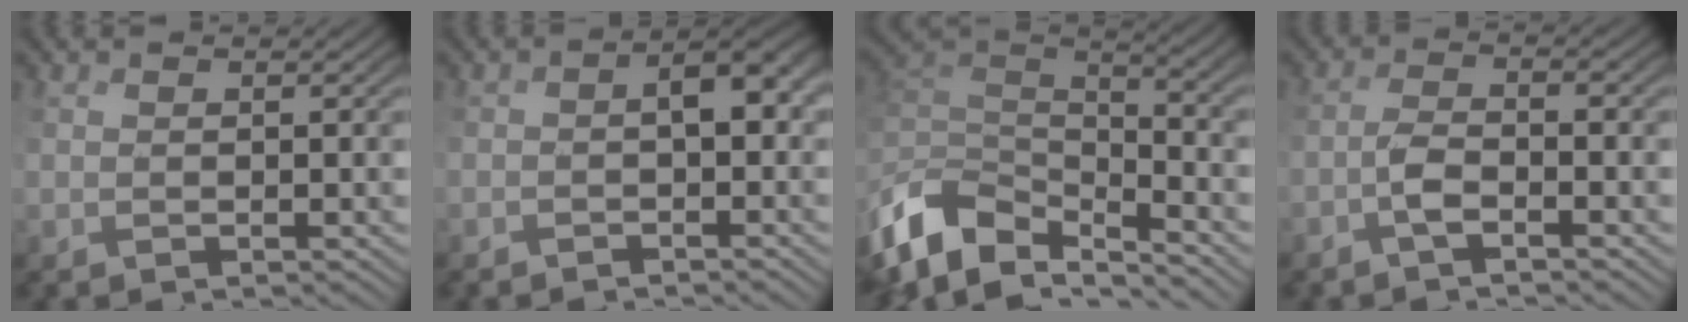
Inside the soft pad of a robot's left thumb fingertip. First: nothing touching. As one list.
[{"total": 4.7, "force": [-1.3, 2.2, 4.0], "torque": [-0.062, -0.001, -0.023]}, {"total": 8.8, "force": [-3.8, 5.2, 6.1], "torque": [-0.148, -0.002, -0.069]}, {"total": 2.1, "force": [-1.3, -0.4, 1.6], "torque": [-0.031, 0.010, -0.033]}]